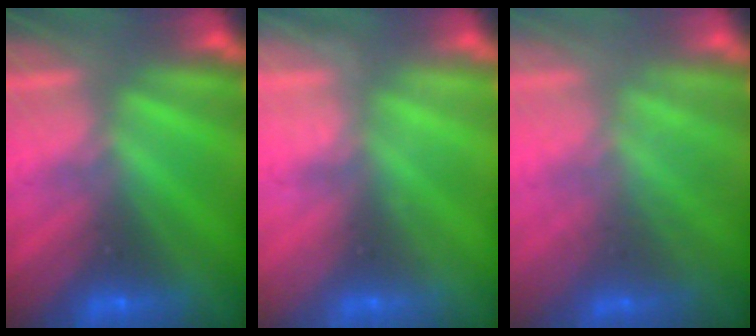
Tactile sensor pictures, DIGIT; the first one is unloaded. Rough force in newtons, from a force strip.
{"total": 2.2}
{"total": 2.2}